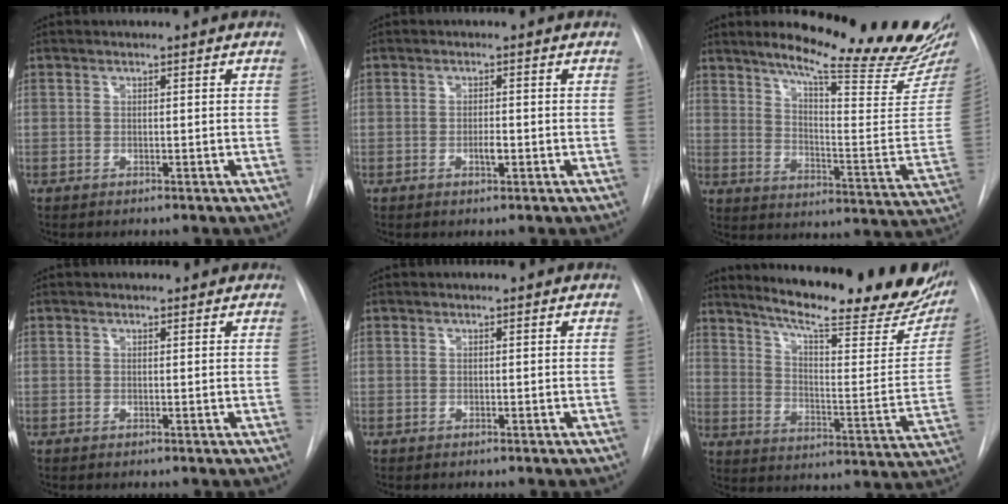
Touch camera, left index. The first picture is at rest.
{"total": 1.8, "force": [-1.2, 0.3, 1.2], "torque": [-0.022, -0.007, -0.020]}
{"total": 22.5, "force": [19.0, 0.9, 12.1], "torque": [-0.175, -0.099, 0.245]}
{"total": 0.9, "force": [0.6, 0.7, 0.1], "torque": [0.001, 0.002, -0.001]}
{"total": 0.0}
{"total": 27.2, "force": [22.1, 4.0, 15.3], "torque": [-0.223, -0.074, 0.279]}